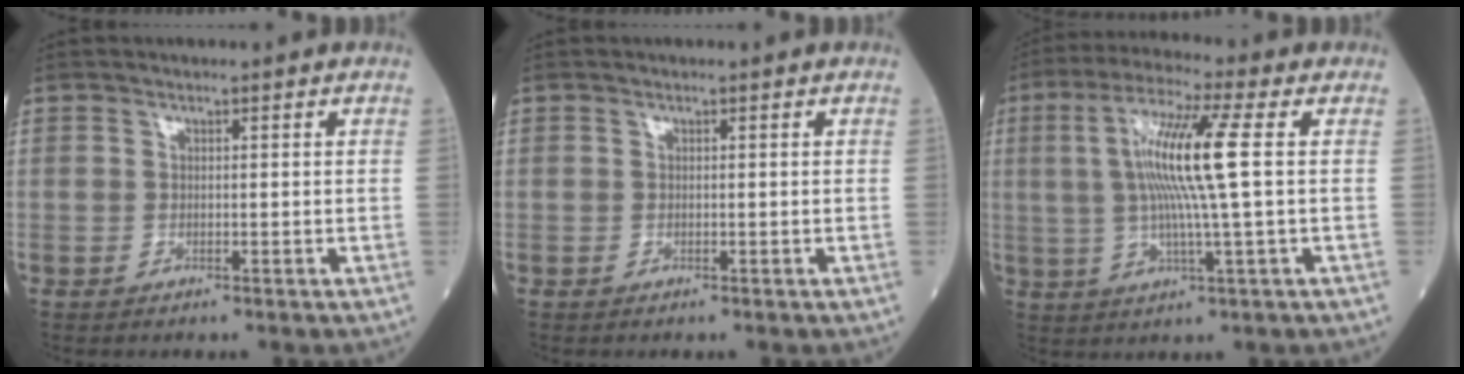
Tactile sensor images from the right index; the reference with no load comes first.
{"total": 0.0}
{"total": 11.7, "force": [1.5, -0.6, 11.6], "torque": [-0.228, 0.008, 0.024]}